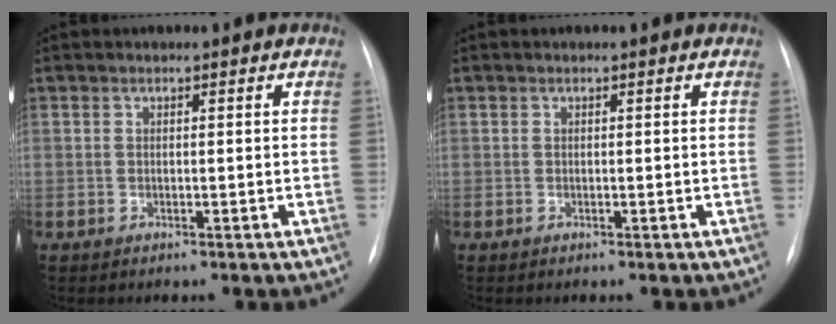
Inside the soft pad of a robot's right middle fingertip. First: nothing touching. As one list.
[{"total": 0.0}]